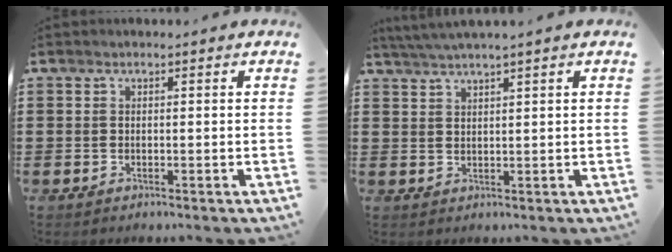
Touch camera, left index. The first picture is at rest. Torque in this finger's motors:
{"motor_torque": [0.34, 0.38, 0.12, 0.05]}